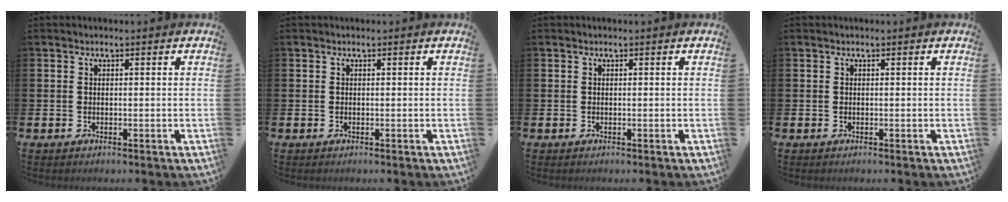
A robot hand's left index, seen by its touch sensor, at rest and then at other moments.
{"total": 0.0}
{"total": 0.0}
{"total": 0.0}